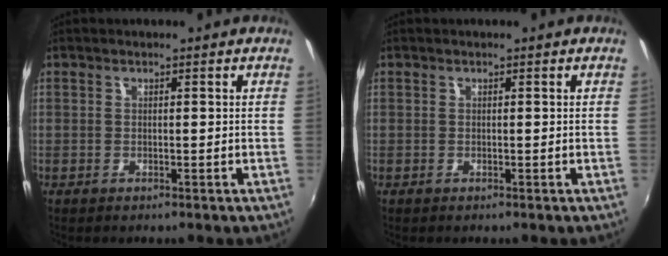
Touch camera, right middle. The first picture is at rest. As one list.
[{"total": 0.0}]